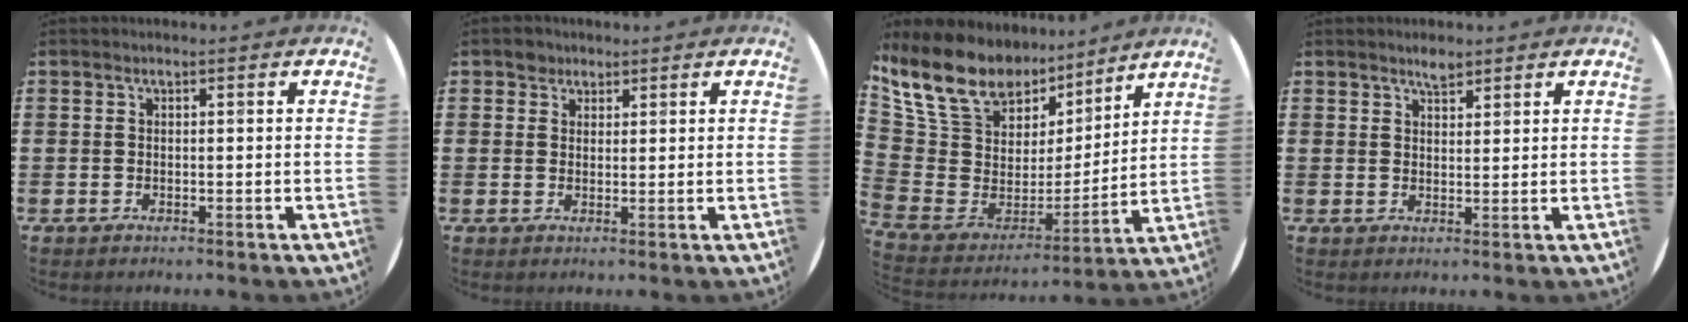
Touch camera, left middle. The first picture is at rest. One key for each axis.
{"total": 1.8, "fx": 1.4, "fy": 1.1, "fz": 0.0, "tx": 0.006, "ty": -0.001, "tz": 0.027}
{"total": 12.7, "fx": 10.6, "fy": 6.2, "fz": 3.1, "tx": -0.132, "ty": -0.074, "tz": 0.197}
{"total": 2.1, "fx": 1.9, "fy": 0.7, "fz": 0.6, "tx": -0.007, "ty": -0.001, "tz": 0.034}